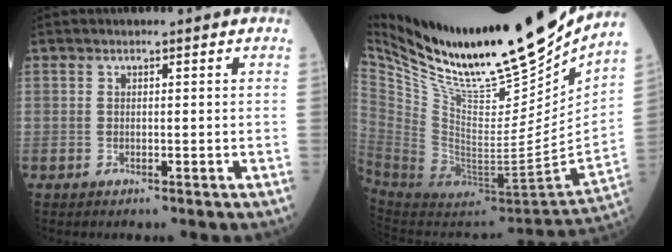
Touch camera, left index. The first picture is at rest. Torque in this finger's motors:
{"motor_torque": [0.58, -0.89, 0.10, 0.05]}